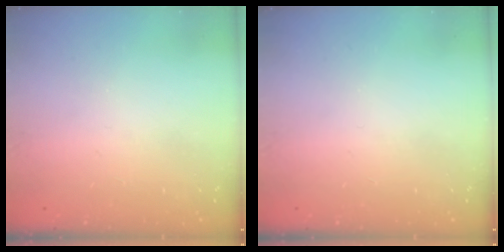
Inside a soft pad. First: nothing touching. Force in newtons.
{"total": 0.0}